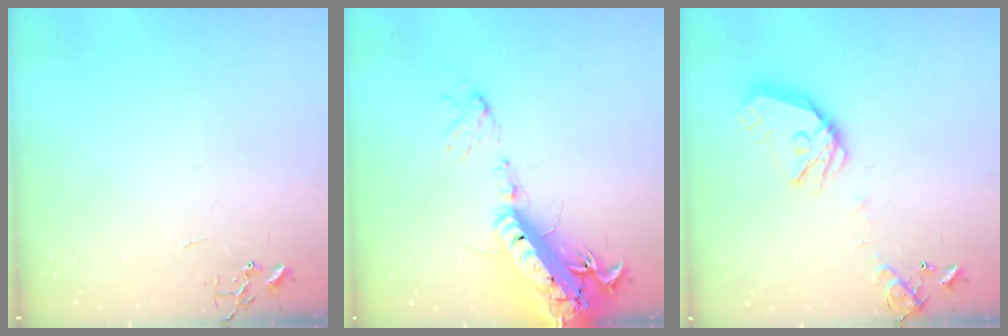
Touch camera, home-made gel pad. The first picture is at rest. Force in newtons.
{"total": 23.7, "press": 23.2, "slide": 5.2}
{"total": 15.6, "press": 15.5, "slide": 1.7}